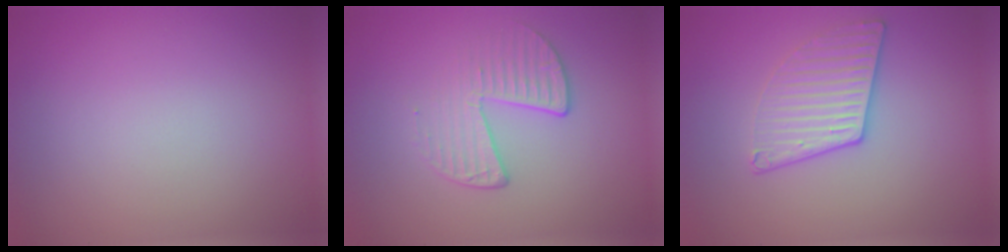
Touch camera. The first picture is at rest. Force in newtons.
{"total": 2.4, "press": 1.7, "slide": 1.8}
{"total": 3.1, "press": 2.9, "slide": 1.1}